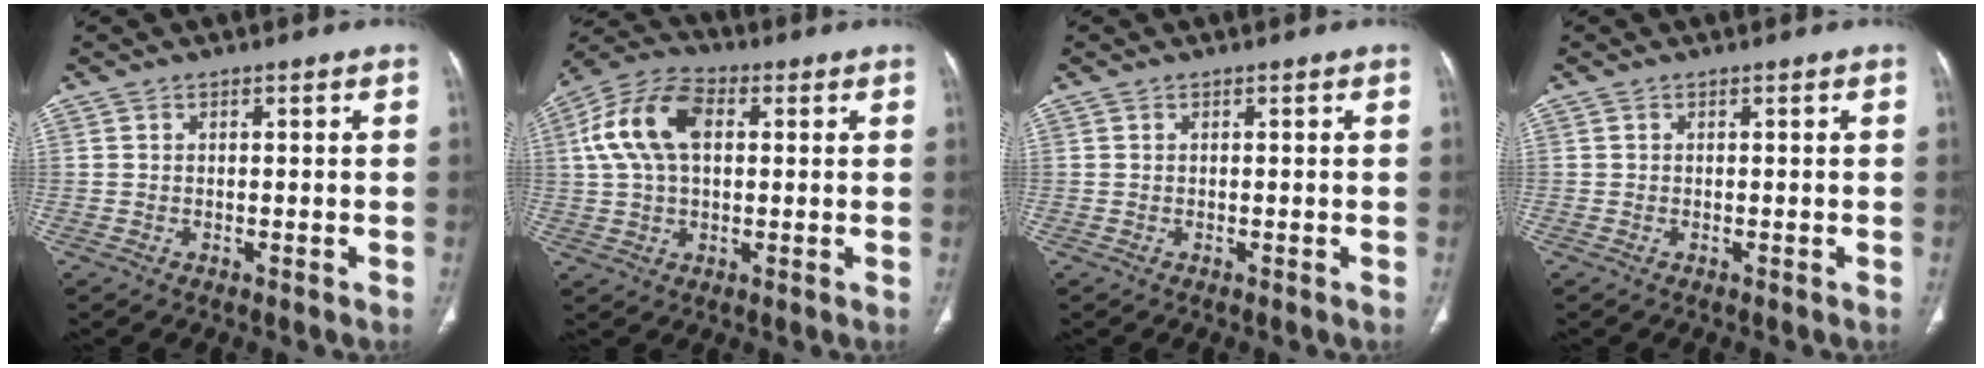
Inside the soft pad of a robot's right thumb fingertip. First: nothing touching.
{"total": 13.2, "force": [2.8, 8.1, 10.1], "torque": [-0.201, 0.026, 0.047]}
{"total": 0.0}
{"total": 0.0}